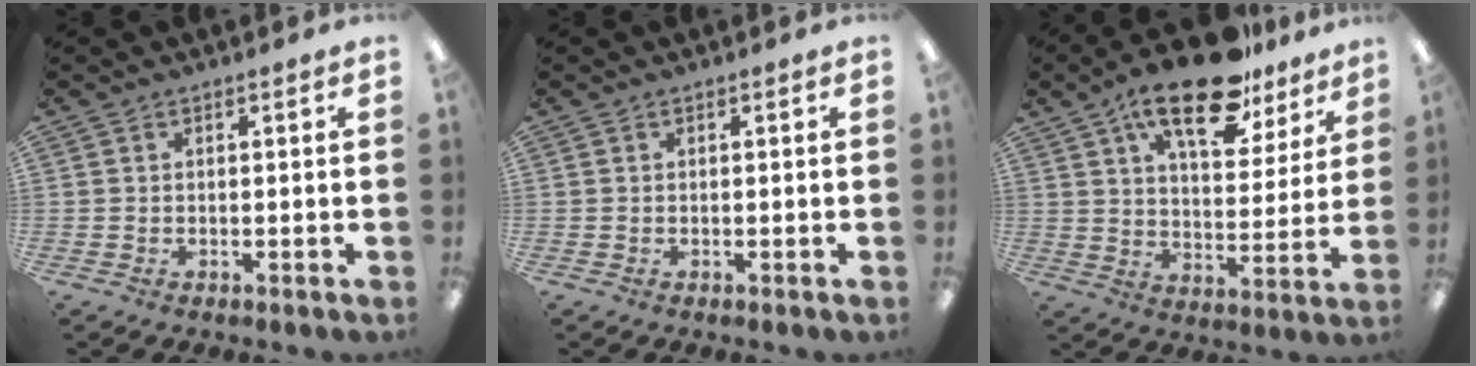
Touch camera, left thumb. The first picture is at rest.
{"total": 0.0}
{"total": 18.3, "force": [12.7, 7.4, 11.0], "torque": [-0.176, -0.062, 0.212]}